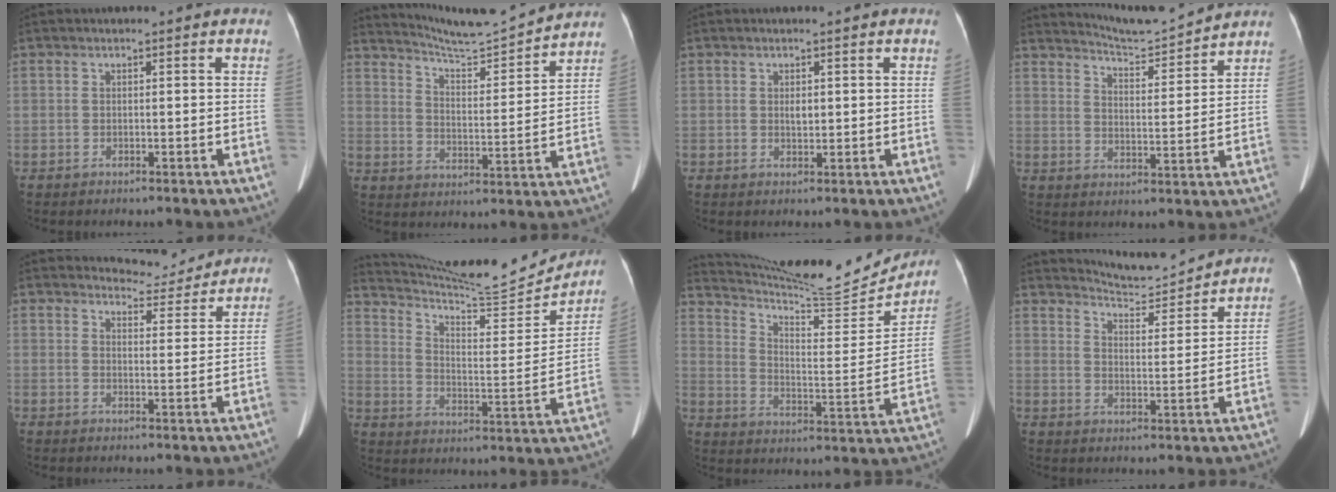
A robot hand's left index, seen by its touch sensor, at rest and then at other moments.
{"total": 11.9, "force": [11.7, -1.2, 2.2], "torque": [-0.047, -0.011, 0.183]}
{"total": 1.3, "force": [0.3, 0.7, 1.0], "torque": [-0.017, 0.001, 0.008]}
{"total": 8.3, "force": [8.2, -1.0, 0.6], "torque": [-0.026, -0.008, 0.136]}
{"total": 5.7, "force": [5.6, 0.7, -0.8], "torque": [0.004, -0.008, 0.072]}
{"total": 19.8, "force": [19.1, 0.9, 5.0], "torque": [-0.094, -0.043, 0.280]}
{"total": 20.4, "force": [19.7, 1.1, 5.4], "torque": [-0.101, -0.050, 0.285]}
{"total": 8.9, "force": [8.9, -0.3, 0.3], "torque": [-0.019, -0.004, 0.140]}